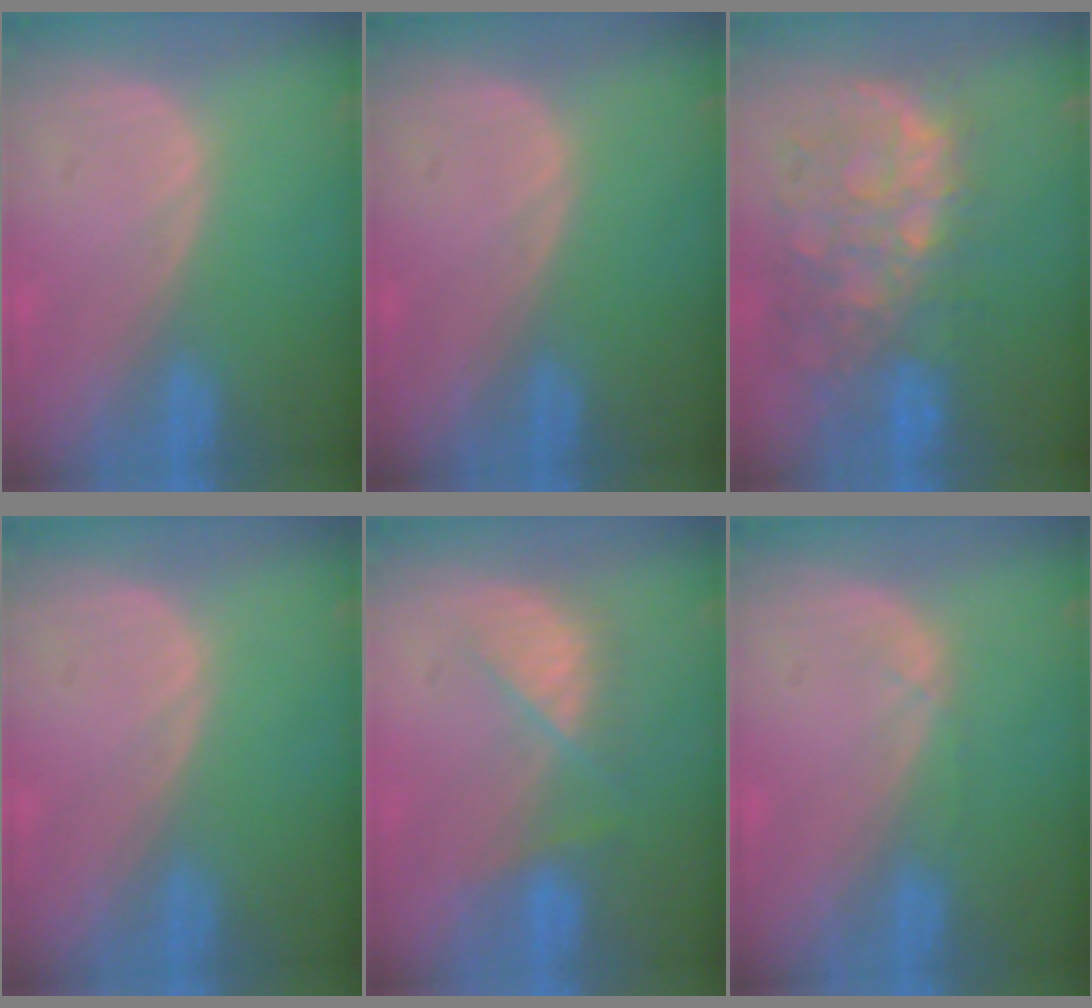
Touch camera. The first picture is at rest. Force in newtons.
{"total": 0.0}
{"total": 11.2, "press": 9.8, "slide": 5.5}
{"total": 0.0}
{"total": 5.0, "press": 5.0, "slide": 0.4}
{"total": 1.1, "press": 1.1, "slide": 0.2}